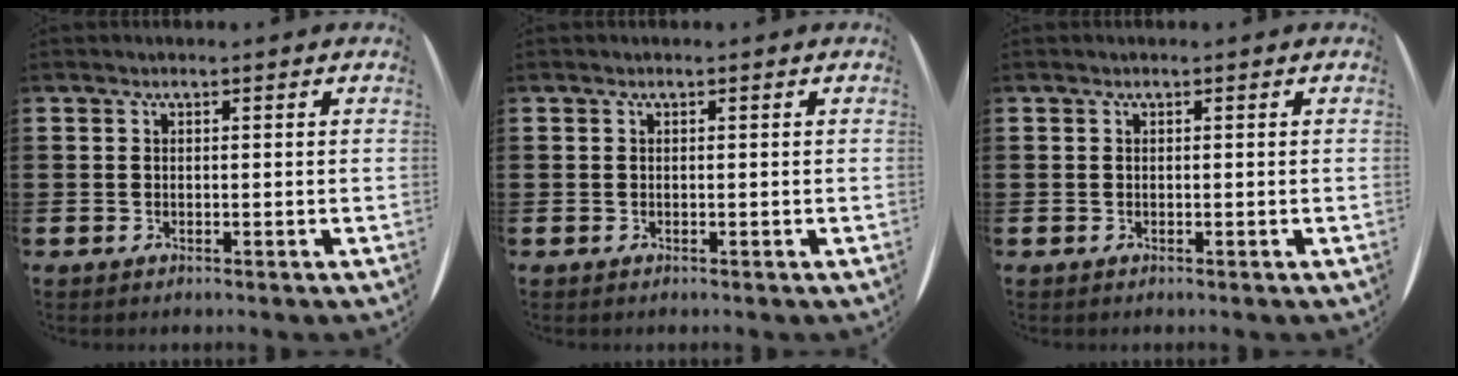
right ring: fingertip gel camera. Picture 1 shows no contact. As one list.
[{"total": 0.0}, {"total": 0.0}]